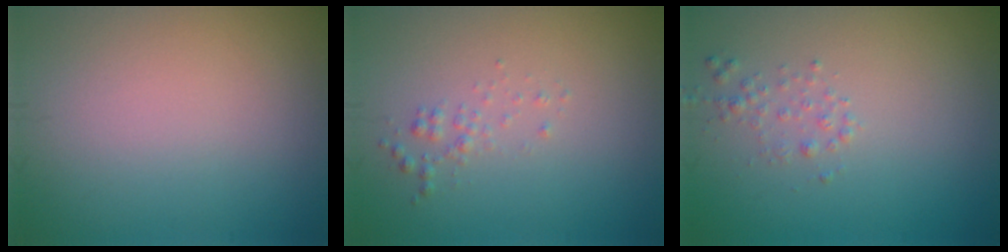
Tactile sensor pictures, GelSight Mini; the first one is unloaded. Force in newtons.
{"total": 0.9, "press": 0.9, "slide": 0.0}
{"total": 1.0, "press": 1.0, "slide": 0.0}